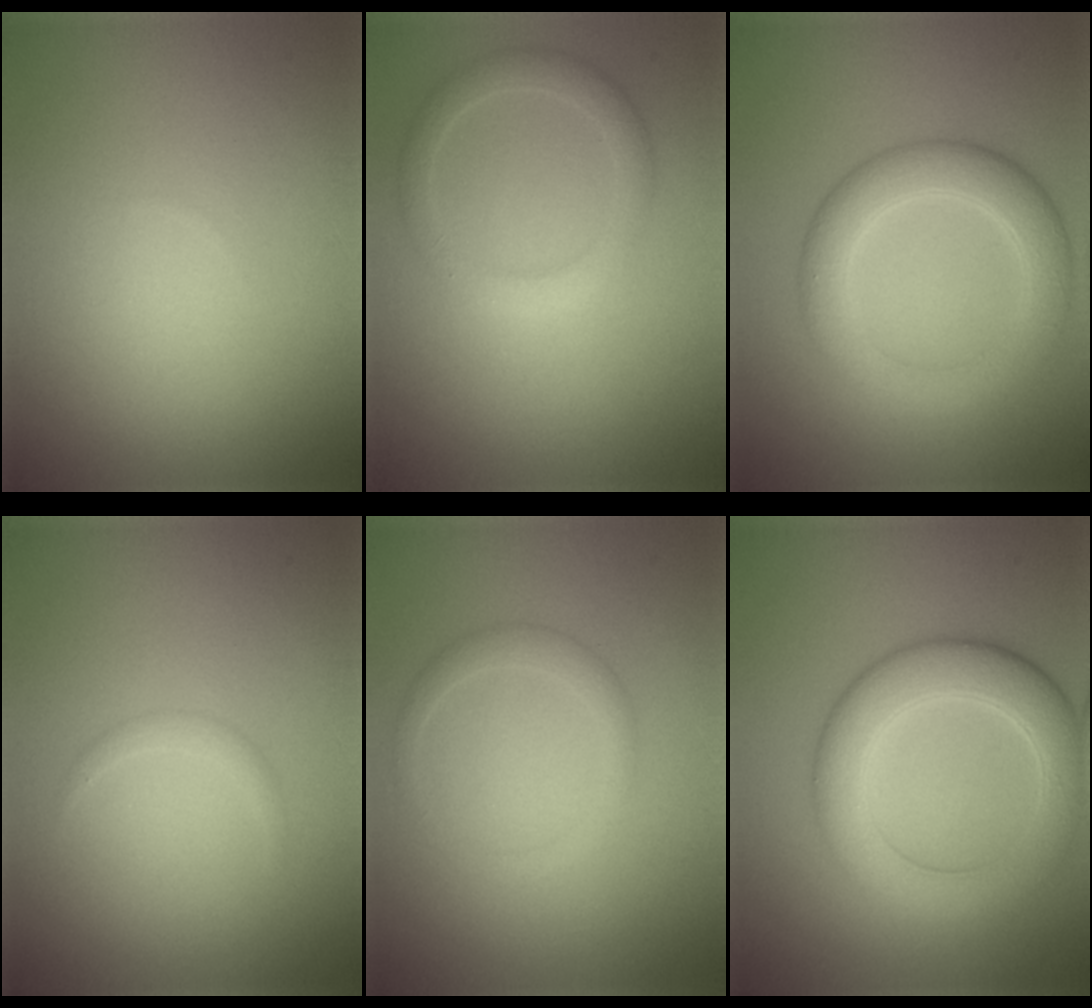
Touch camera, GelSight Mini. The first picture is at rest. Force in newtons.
{"total": 2.4, "press": 2.4, "slide": 0.1}
{"total": 4.9, "press": 4.9, "slide": 0.1}
{"total": 0.8, "press": 0.8, "slide": 0.1}
{"total": 1.6, "press": 1.6, "slide": 0.0}
{"total": 6.2, "press": 6.2, "slide": 0.3}